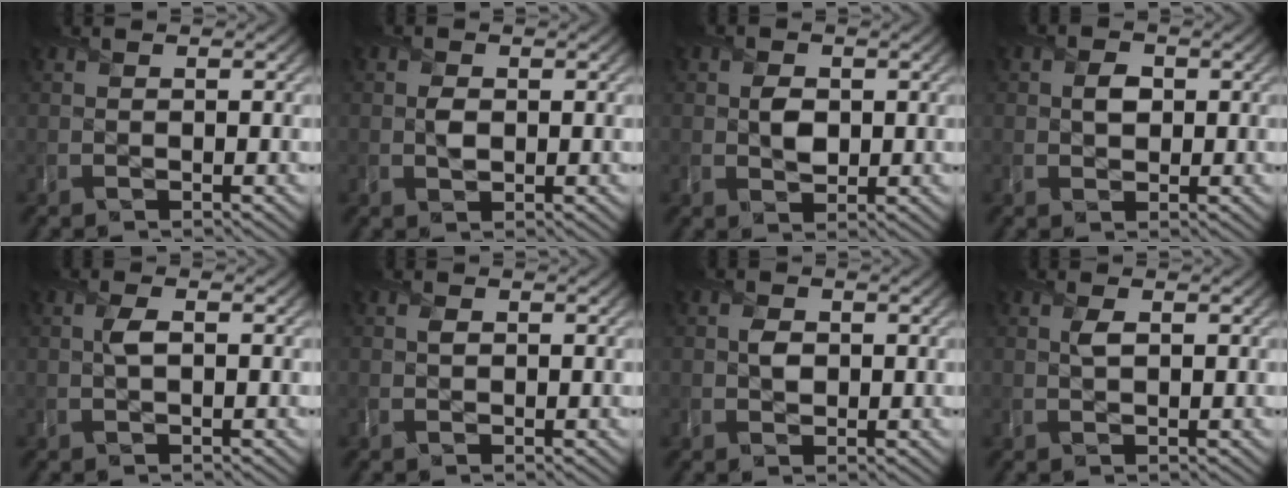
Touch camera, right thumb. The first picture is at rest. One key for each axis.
{"total": 1.8, "fx": 0.0, "fy": 1.3, "fz": 1.2, "tx": -0.025, "ty": -0.003, "tz": -0.002}
{"total": 2.8, "fx": 0.2, "fy": 2.1, "fz": 1.8, "tx": -0.037, "ty": -0.005, "tz": 0.002}
{"total": 2.5, "fx": 0.3, "fy": 2.0, "fz": 1.5, "tx": -0.032, "ty": -0.003, "tz": 0.001}
{"total": 1.9, "fx": 0.1, "fy": 0.9, "fz": 1.7, "tx": -0.040, "ty": 0.002, "tz": -0.001}
{"total": 1.0, "fx": 0.1, "fy": 0.8, "fz": 0.6, "tx": -0.015, "ty": -0.001, "tz": -0.001}
{"total": 1.9, "fx": 0.1, "fy": 1.5, "fz": 1.1, "tx": -0.024, "ty": -0.003, "tz": -0.003}
{"total": 1.6, "fx": 0.4, "fy": 0.8, "fz": 1.3, "tx": -0.032, "ty": -0.003, "tz": 0.007}